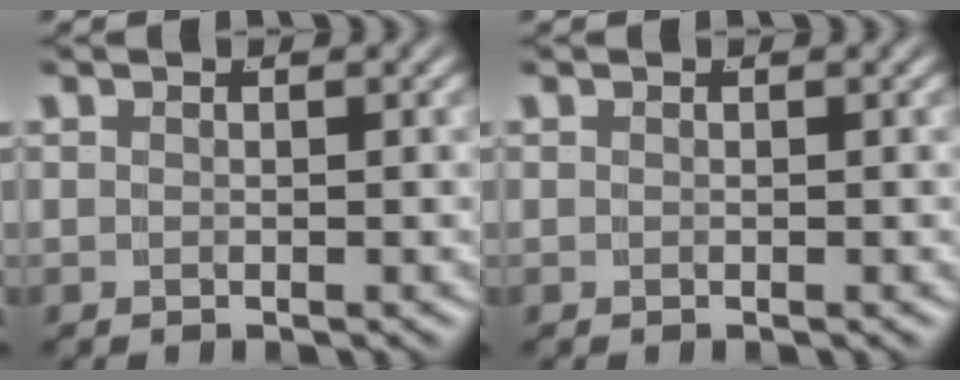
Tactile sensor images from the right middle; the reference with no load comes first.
{"total": 0.0}